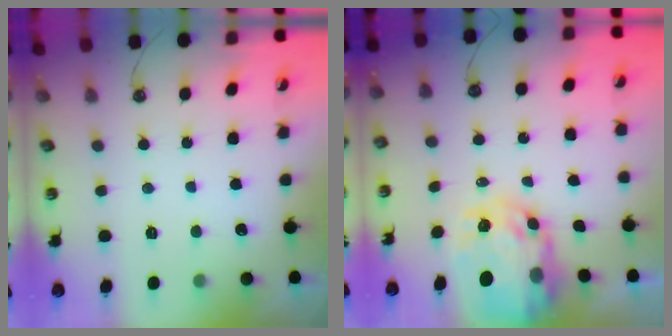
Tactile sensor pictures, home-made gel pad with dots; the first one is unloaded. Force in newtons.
{"total": 10.0, "press": 10.0, "slide": 0.7}